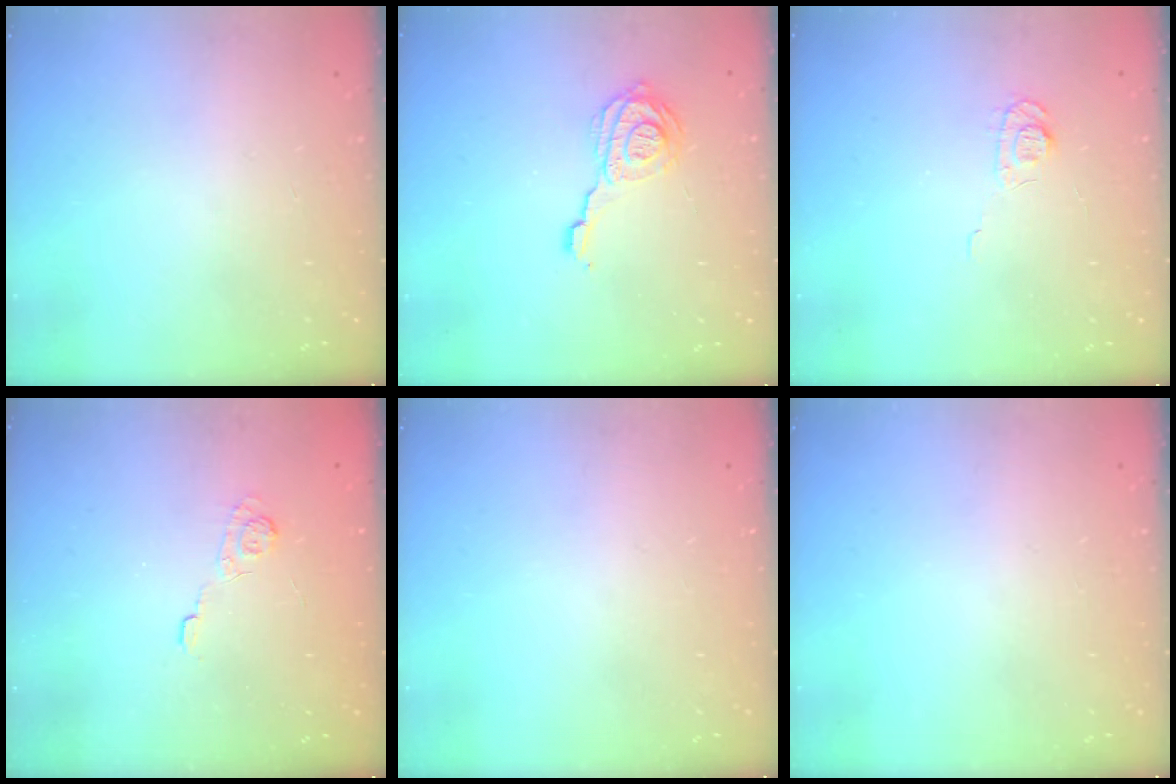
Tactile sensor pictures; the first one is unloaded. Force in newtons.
{"total": 12.7, "press": 12.6, "slide": 1.8}
{"total": 5.5, "press": 5.4, "slide": 0.9}
{"total": 4.5, "press": 4.2, "slide": 1.6}
{"total": 0.0}
{"total": 0.0}